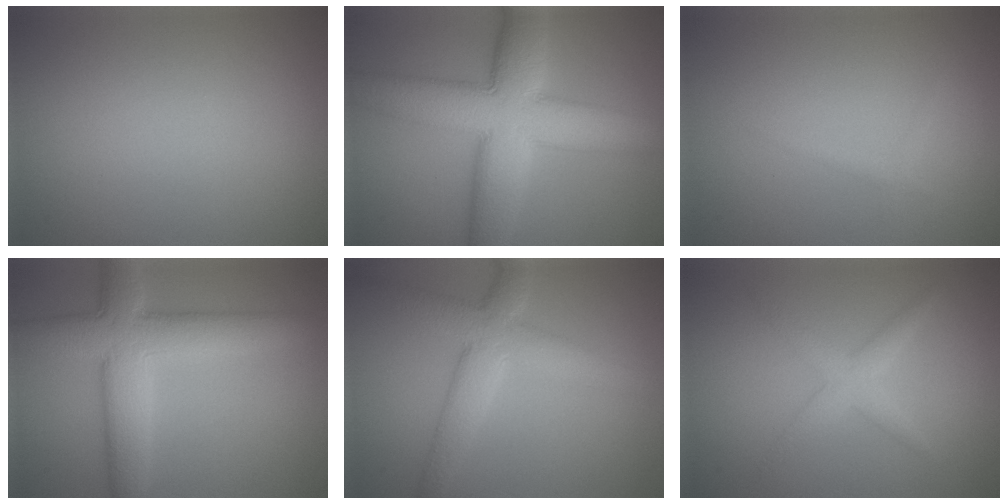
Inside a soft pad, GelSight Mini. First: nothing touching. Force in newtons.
{"total": 11.5, "press": 11.5, "slide": 0.4}
{"total": 0.8, "press": 0.8, "slide": 0.0}
{"total": 7.5, "press": 7.5, "slide": 0.5}
{"total": 5.4, "press": 5.4, "slide": 0.4}
{"total": 2.3, "press": 2.3, "slide": 0.1}